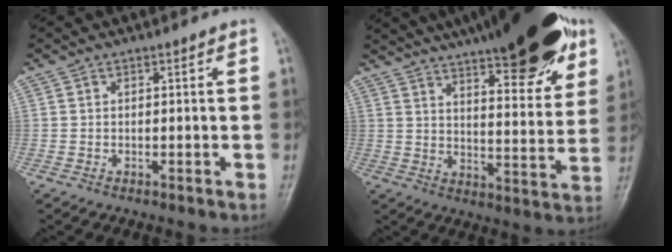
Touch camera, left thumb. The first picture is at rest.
{"total": 25.6, "force": [16.1, 7.7, 18.3], "torque": [-0.231, -0.033, 0.227]}